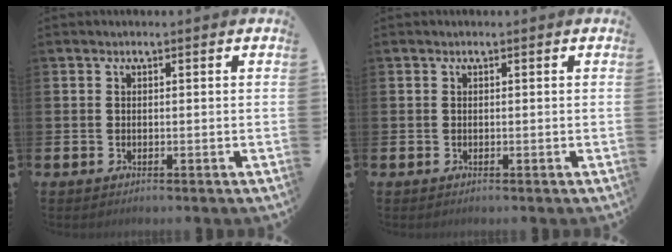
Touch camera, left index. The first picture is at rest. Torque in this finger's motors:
{"motor_torque": [-0.05, -0.19, 0.06, 0.02]}